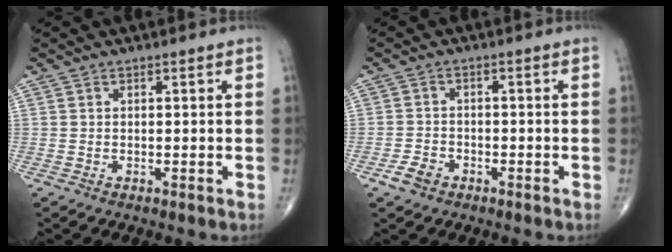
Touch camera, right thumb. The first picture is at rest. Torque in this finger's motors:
{"motor_torque": [1.37, 1.21, -0.06, -0.47, -0.07]}